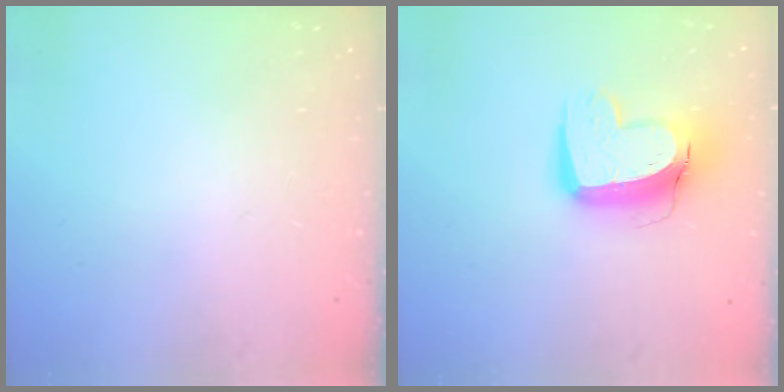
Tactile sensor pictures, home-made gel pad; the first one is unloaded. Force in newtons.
{"total": 14.0, "press": 14.0, "slide": 1.5}